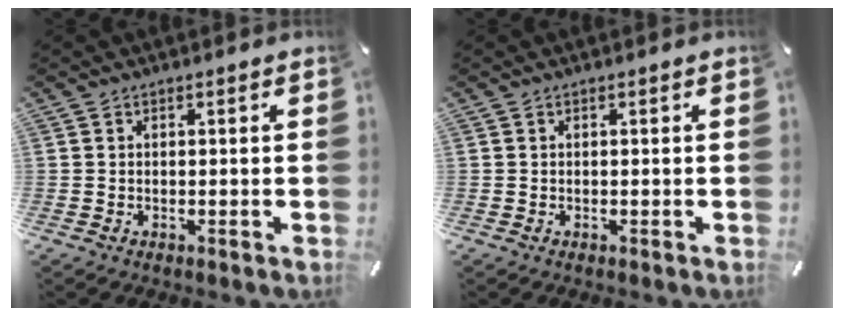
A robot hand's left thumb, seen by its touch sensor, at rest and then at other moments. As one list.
[{"total": 0.0}]